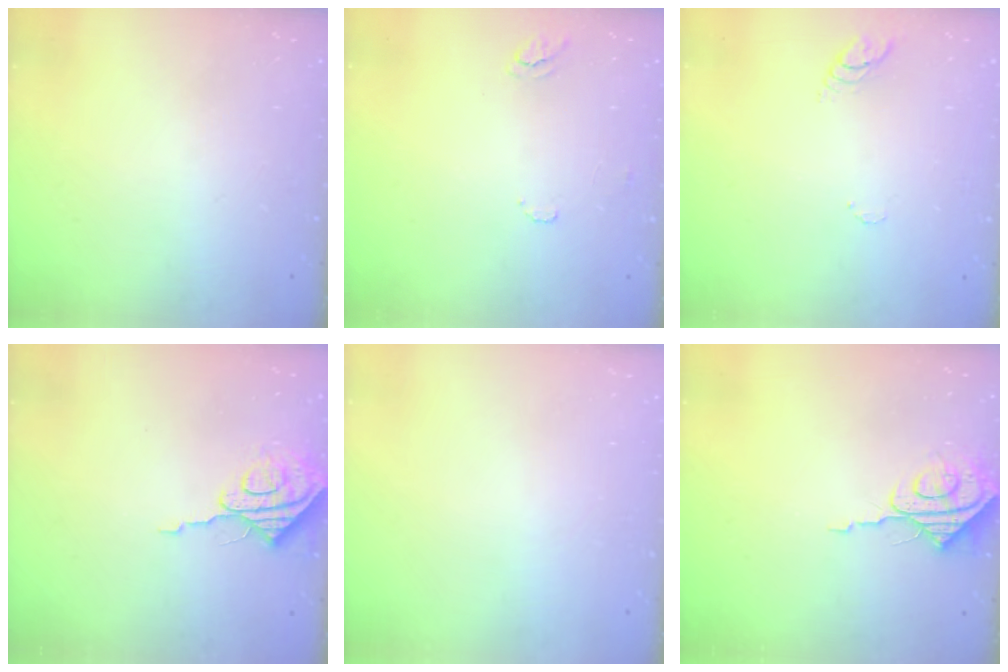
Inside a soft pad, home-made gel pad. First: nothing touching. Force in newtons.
{"total": 5.9, "press": 5.9, "slide": 0.6}
{"total": 3.9, "press": 3.9, "slide": 0.4}
{"total": 8.2, "press": 8.2, "slide": 0.5}
{"total": 0.0}
{"total": 7.9, "press": 7.9, "slide": 0.8}